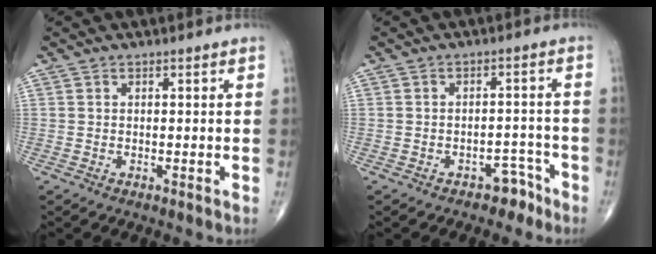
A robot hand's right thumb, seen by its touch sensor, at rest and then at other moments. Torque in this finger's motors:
{"motor_torque": [3.96, 1.05, 0.08, -0.45, -0.01]}